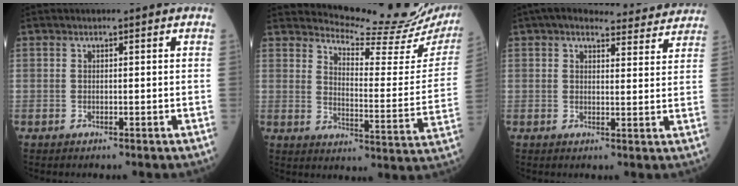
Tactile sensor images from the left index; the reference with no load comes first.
{"total": 18.1, "force": [17.5, 0.3, 4.5], "torque": [-0.071, -0.106, 0.208]}
{"total": 14.0, "force": [13.0, 3.2, 4.1], "torque": [-0.034, 0.027, 0.148]}